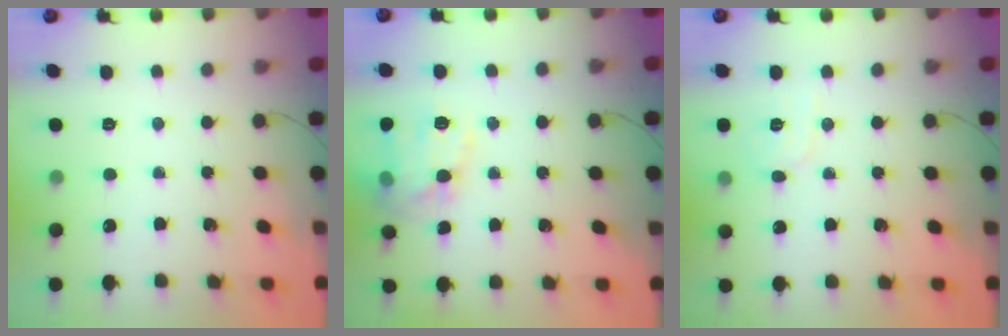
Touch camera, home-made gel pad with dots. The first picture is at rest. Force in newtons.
{"total": 14.8, "press": 14.8, "slide": 0.7}
{"total": 5.1, "press": 4.9, "slide": 1.5}